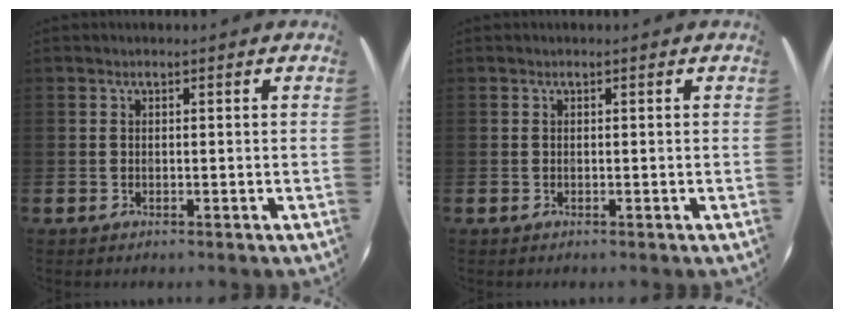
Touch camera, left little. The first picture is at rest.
{"total": 0.0}